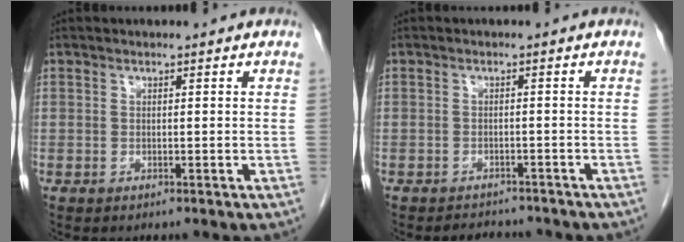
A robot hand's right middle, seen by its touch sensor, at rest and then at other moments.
{"total": 4.8, "force": [-4.4, 1.6, 0.9], "torque": [-0.012, 0.000, -0.057]}